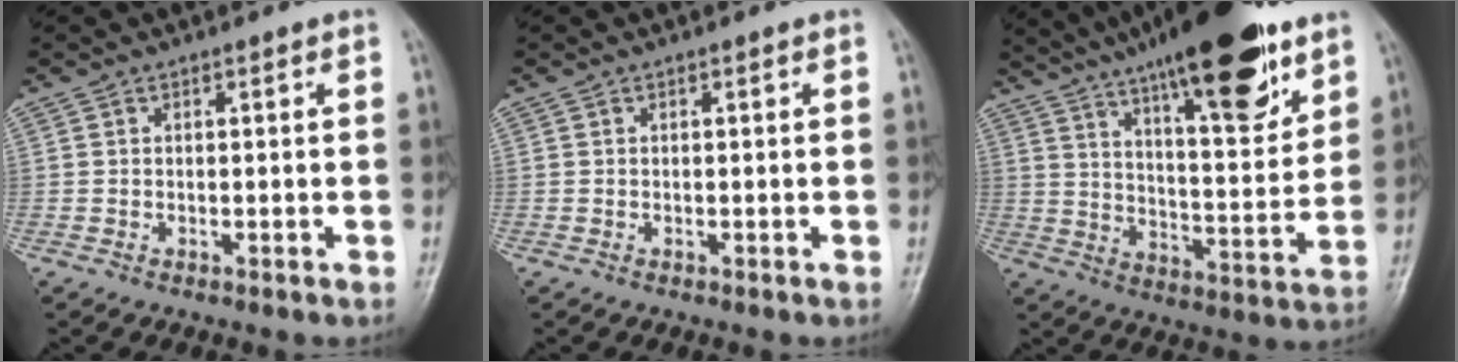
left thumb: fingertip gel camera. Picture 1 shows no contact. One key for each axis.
{"total": 0.0}
{"total": 24.0, "fx": 15.5, "fy": 6.6, "fz": 17.0, "tx": -0.240, "ty": -0.055, "tz": 0.242}